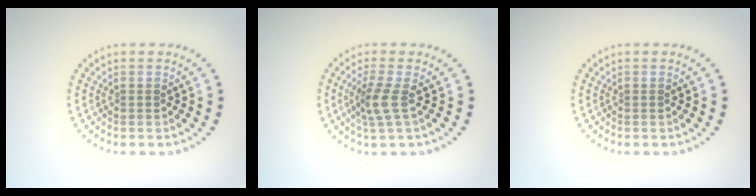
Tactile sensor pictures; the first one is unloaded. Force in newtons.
{"total": 2.5, "press": 1.8, "slide": 1.6}
{"total": 0.0}